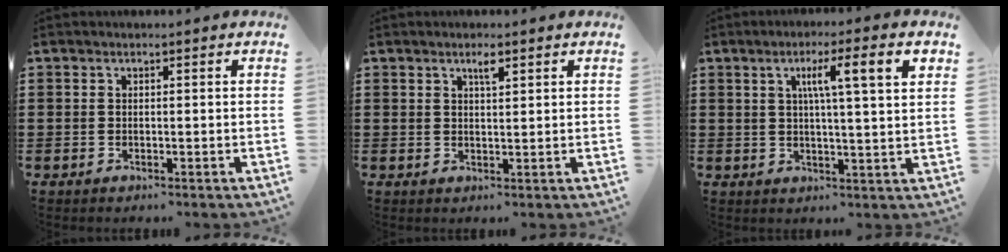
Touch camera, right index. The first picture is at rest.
{"total": 1.9, "force": [1.2, 0.4, 1.4], "torque": [-0.022, -0.001, 0.018]}
{"total": 7.3, "force": [2.5, 0.6, 6.8], "torque": [-0.130, -0.002, 0.035]}